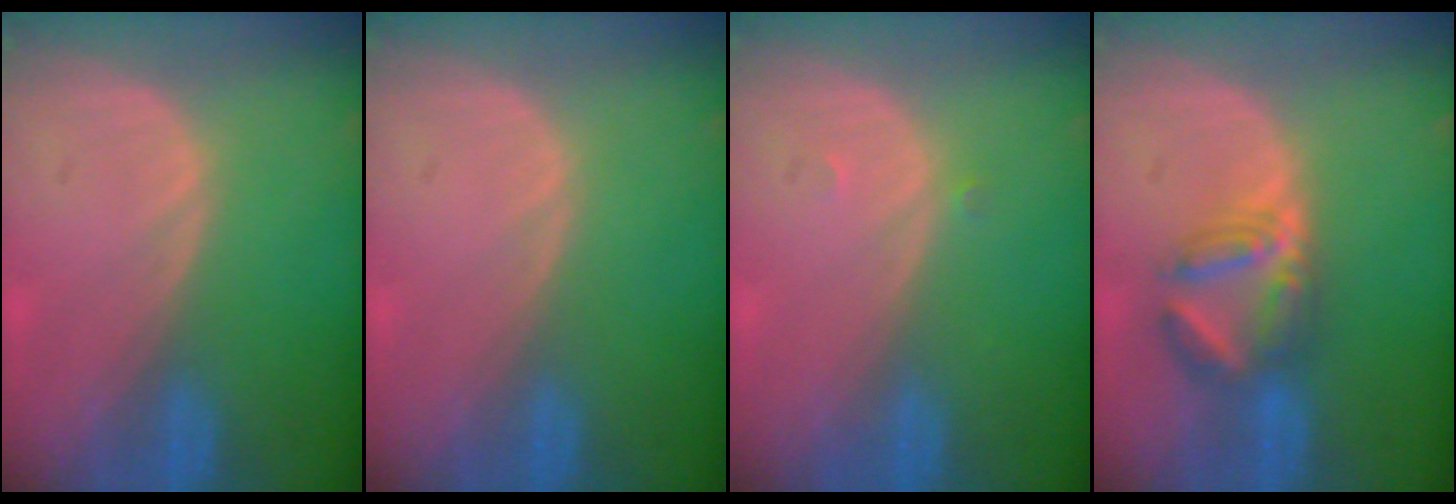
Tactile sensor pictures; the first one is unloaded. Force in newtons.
{"total": 0.0}
{"total": 0.7, "press": 0.5, "slide": 0.5}
{"total": 5.9, "press": 5.8, "slide": 0.9}